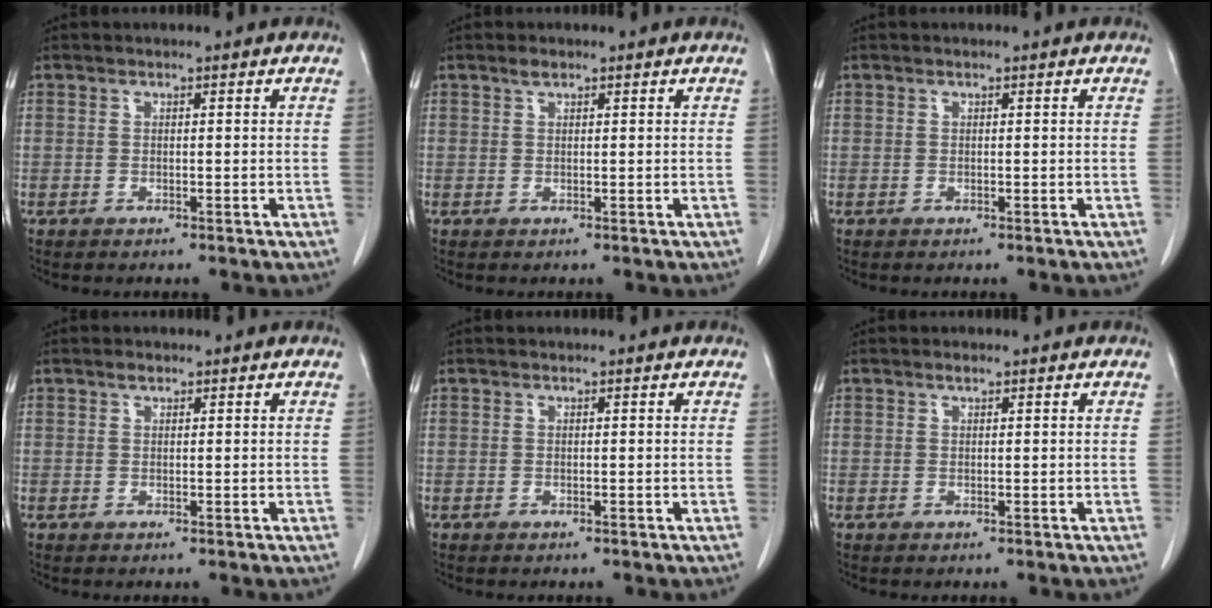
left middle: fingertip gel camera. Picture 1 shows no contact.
{"total": 0.9, "force": [0.7, 0.4, 0.5], "torque": [-0.011, 0.002, 0.013]}
{"total": 0.0}
{"total": 0.8, "force": [0.6, 0.4, 0.4], "torque": [-0.007, 0.001, 0.009]}
{"total": 0.0}
{"total": 0.6, "force": [0.5, 0.2, 0.4], "torque": [-0.011, 0.000, 0.008]}